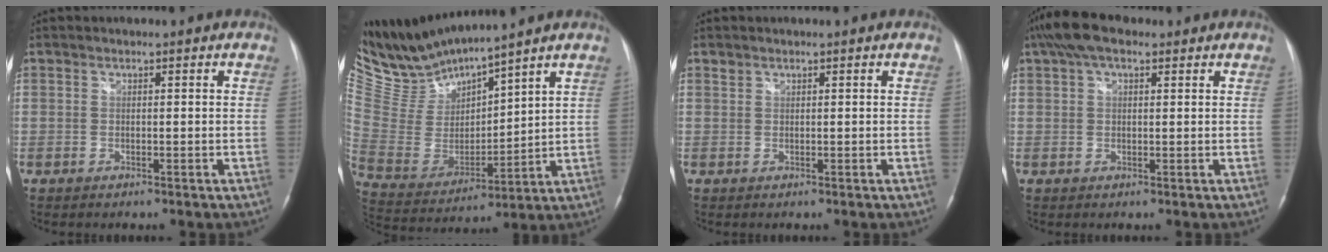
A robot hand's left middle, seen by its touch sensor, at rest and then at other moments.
{"total": 10.5, "force": [10.4, 0.0, 1.8], "torque": [-0.065, -0.009, 0.230]}
{"total": 0.6, "force": [0.6, 0.2, 0.0], "torque": [-0.002, 0.005, 0.011]}
{"total": 6.0, "force": [3.7, 2.7, 3.9], "torque": [-0.079, 0.032, 0.066]}